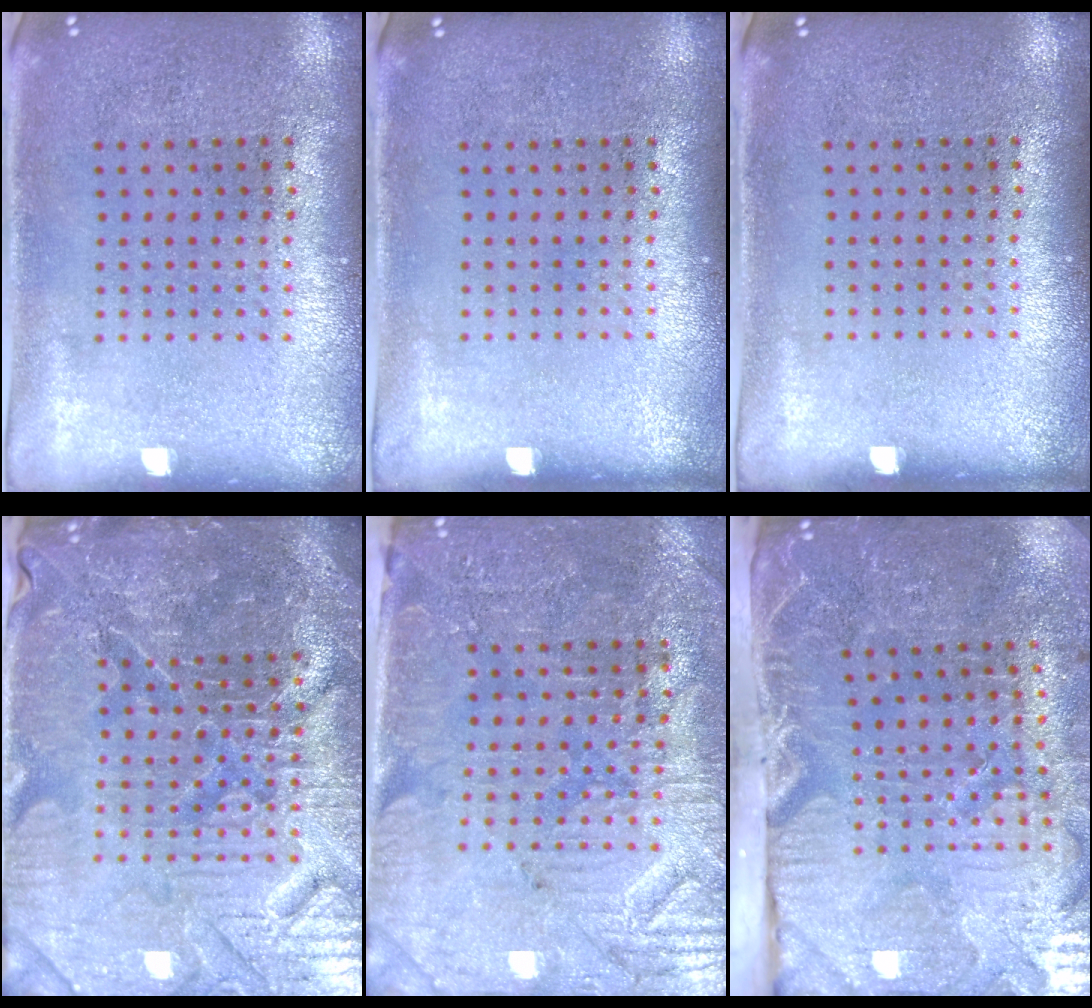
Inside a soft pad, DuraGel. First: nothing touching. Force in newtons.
{"total": 0.0}
{"total": 0.0}
{"total": 6.0, "press": 5.5, "slide": 2.3}
{"total": 3.8, "press": 3.5, "slide": 1.4}
{"total": 4.4, "press": 3.9, "slide": 1.9}